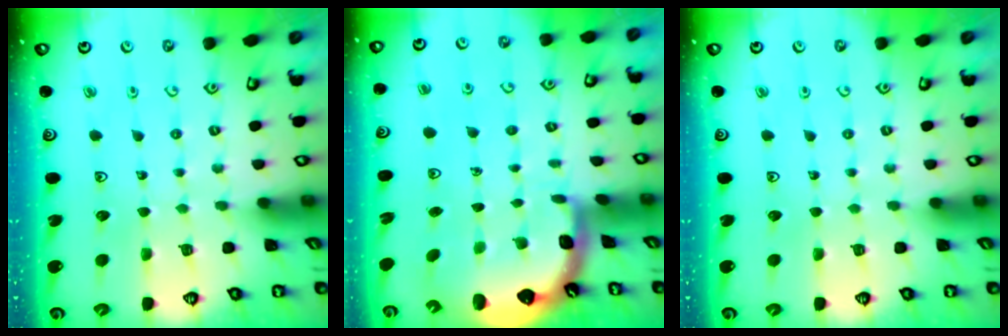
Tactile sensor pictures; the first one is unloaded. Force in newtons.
{"total": 2.8, "press": 1.6, "slide": 2.2}
{"total": 0.0}